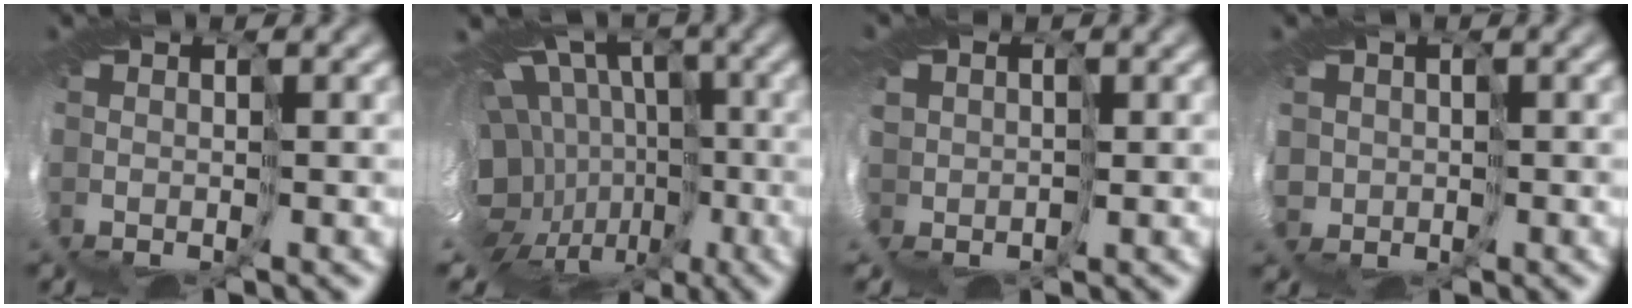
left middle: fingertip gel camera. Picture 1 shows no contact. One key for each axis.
{"total": 14.5, "fx": -0.8, "fy": 11.6, "fz": 8.6, "tx": -0.172, "ty": -0.021, "tz": -0.008}
{"total": 6.0, "fx": -0.2, "fy": 5.8, "fz": 1.6, "tx": -0.065, "ty": -0.012, "tz": -0.013}
{"total": 4.3, "fx": -0.4, "fy": 4.3, "fz": 0.7, "tx": -0.033, "ty": -0.023, "tz": 0.005}